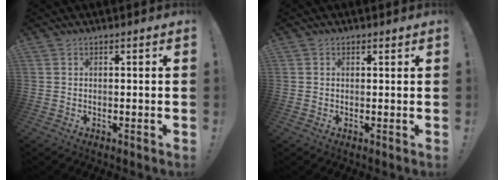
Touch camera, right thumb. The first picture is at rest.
{"total": 0.7, "force": [0.5, 0.6, 0.0], "torque": [0.005, -0.001, 0.008]}